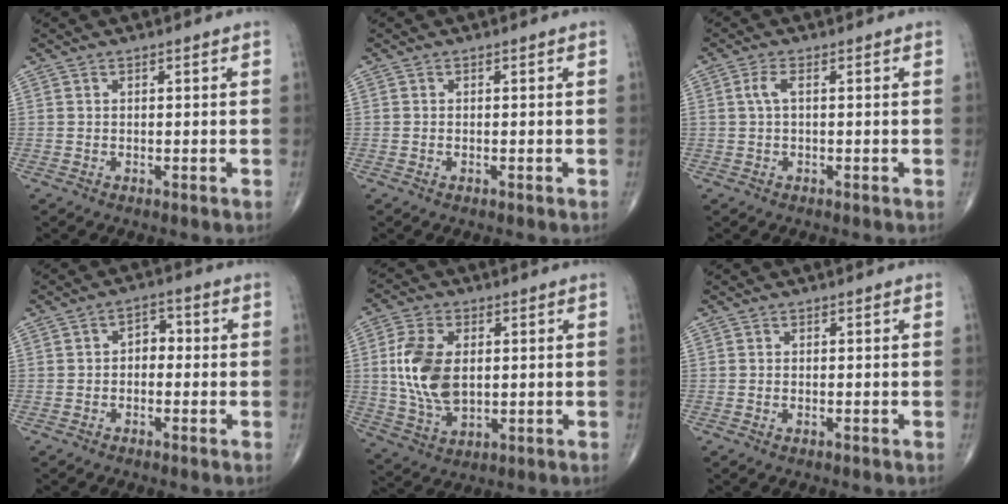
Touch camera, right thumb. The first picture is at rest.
{"total": 0.0}
{"total": 2.2, "force": [0.3, 0.7, 2.0], "torque": [-0.049, 0.006, 0.004]}
{"total": 3.8, "force": [-0.3, 2.7, 2.7], "torque": [-0.017, 0.018, -0.018]}
{"total": 12.3, "force": [1.3, 7.3, 9.7], "torque": [-0.188, -0.006, 0.029]}
{"total": 0.5, "force": [-0.2, 0.3, 0.4], "torque": [-0.006, 0.004, -0.002]}